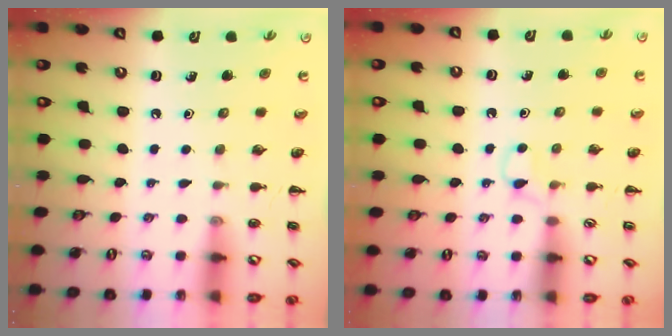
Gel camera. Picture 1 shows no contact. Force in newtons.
{"total": 2.6, "press": 2.5, "slide": 0.9}